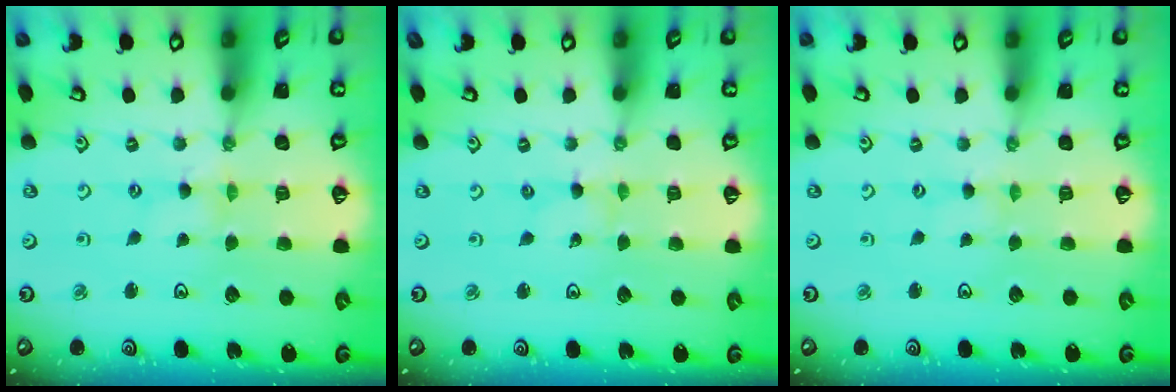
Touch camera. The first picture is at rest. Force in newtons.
{"total": 0.0}
{"total": 0.0}